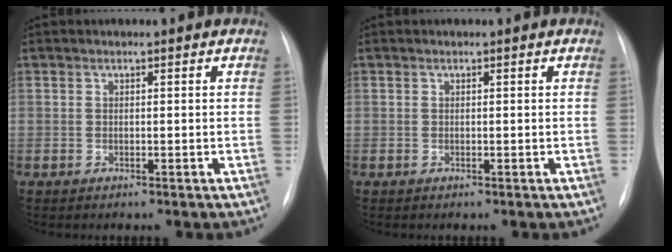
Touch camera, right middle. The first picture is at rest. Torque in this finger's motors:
{"motor_torque": [0.00, 0.00, 0.00, 0.00]}